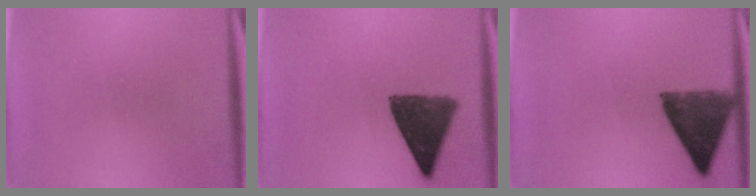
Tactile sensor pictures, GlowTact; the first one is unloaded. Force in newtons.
{"total": 9.2}
{"total": 7.8}